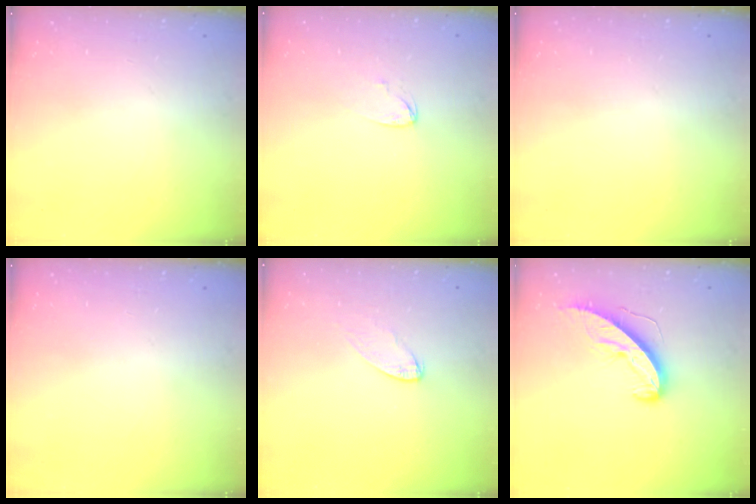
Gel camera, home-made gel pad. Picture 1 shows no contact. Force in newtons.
{"total": 2.4, "press": 2.4, "slide": 0.2}
{"total": 0.0}
{"total": 0.0}
{"total": 5.2, "press": 5.2, "slide": 0.5}
{"total": 9.9, "press": 9.9, "slide": 0.3}